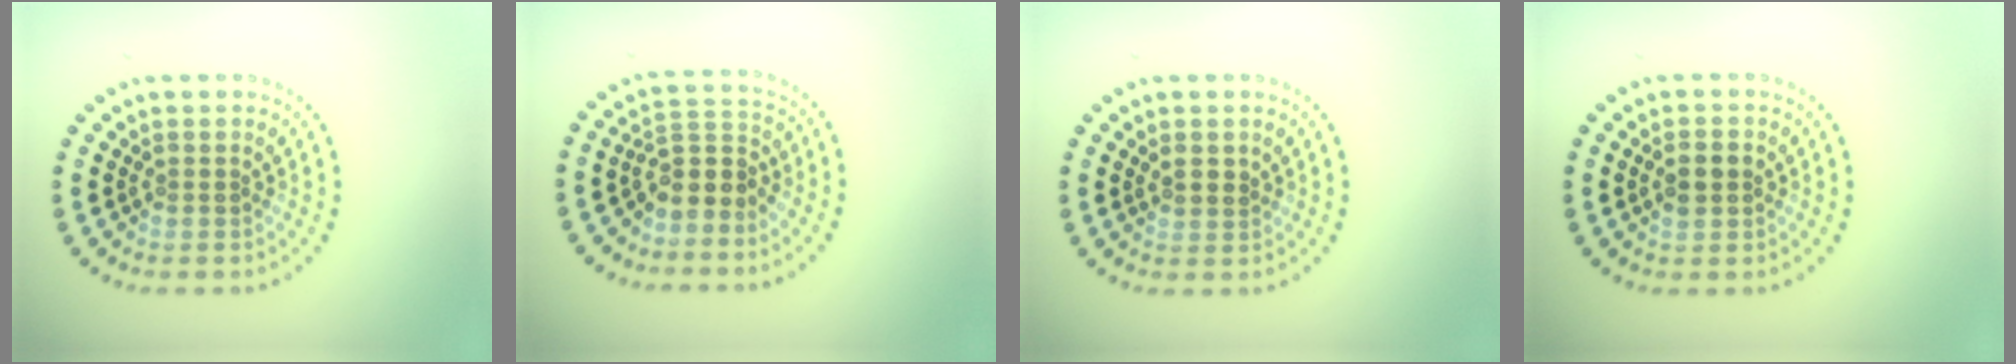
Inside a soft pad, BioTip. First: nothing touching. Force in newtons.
{"total": 2.9, "press": 2.2, "slide": 1.9}
{"total": 0.9, "press": 0.8, "slide": 0.4}
{"total": 2.4, "press": 2.4, "slide": 0.1}